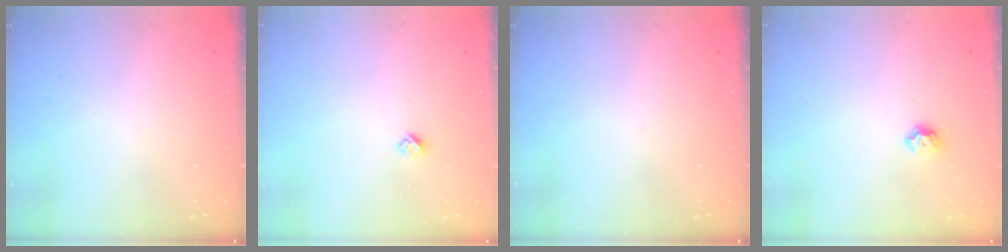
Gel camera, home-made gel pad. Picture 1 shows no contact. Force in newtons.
{"total": 2.7, "press": 2.6, "slide": 0.3}
{"total": 0.0}
{"total": 5.5, "press": 5.5, "slide": 0.8}